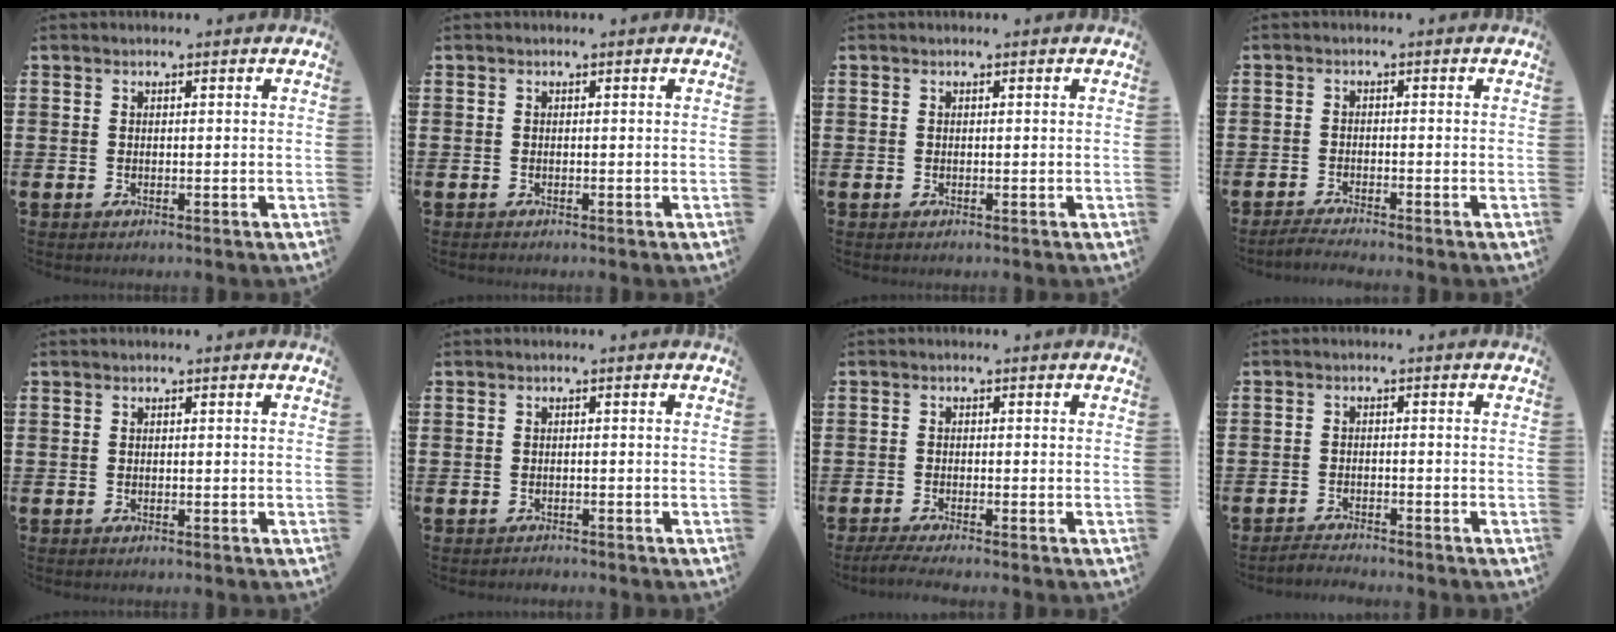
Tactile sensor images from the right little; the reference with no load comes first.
{"total": 0.0}
{"total": 0.0}
{"total": 1.5, "force": [-1.4, -0.1, 0.5], "torque": [-0.009, 0.002, -0.028]}
{"total": 0.0}
{"total": 0.7, "force": [-0.7, 0.1, -0.1], "torque": [-0.001, -0.001, -0.014]}
{"total": 1.6, "force": [-1.2, 0.0, 1.1], "torque": [-0.017, 0.000, -0.022]}
{"total": 1.7, "force": [-1.7, -0.1, -0.1], "torque": [-0.004, 0.003, -0.037]}